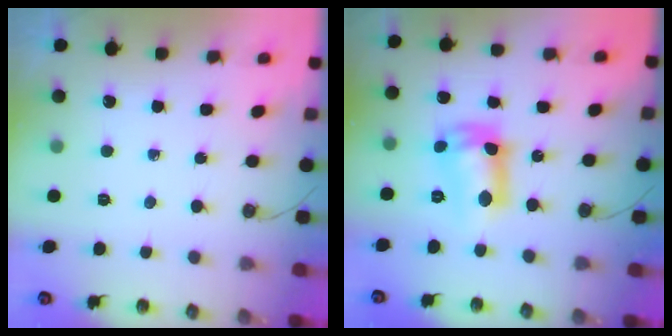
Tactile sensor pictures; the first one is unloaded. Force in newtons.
{"total": 11.3, "press": 11.2, "slide": 0.9}